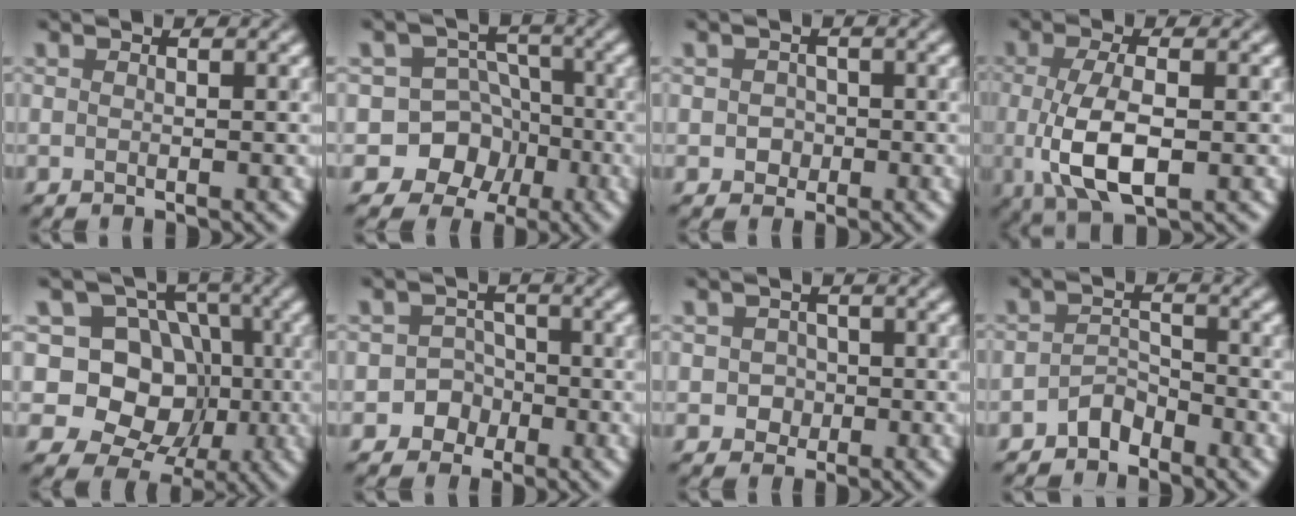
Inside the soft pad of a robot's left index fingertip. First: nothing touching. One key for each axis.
{"total": 9.2, "fx": -4.1, "fy": 8.1, "fz": 1.0, "tx": 0.007, "ty": 0.004, "tz": -0.086}
{"total": 1.4, "fx": -0.1, "fy": 1.3, "fz": 0.2, "tx": 0.015, "ty": 0.002, "tz": -0.005}
{"total": 6.3, "fx": -0.8, "fy": 2.7, "fz": 5.7, "tx": -0.125, "ty": -0.005, "tz": -0.011}
{"total": 10.9, "fx": 0.2, "fy": 9.6, "fz": 5.0, "tx": -0.062, "ty": 0.038, "tz": -0.035}
{"total": 3.7, "fx": -1.6, "fy": 3.3, "fz": 0.1, "tx": 0.045, "ty": 0.012, "tz": -0.043}
{"total": 1.6, "fx": -0.1, "fy": 1.6, "fz": 0.2, "tx": 0.024, "ty": 0.005, "tz": -0.007}
{"total": 1.9, "fx": -1.7, "fy": 0.9, "fz": 0.5, "tx": -0.005, "ty": 0.015, "tz": -0.033}